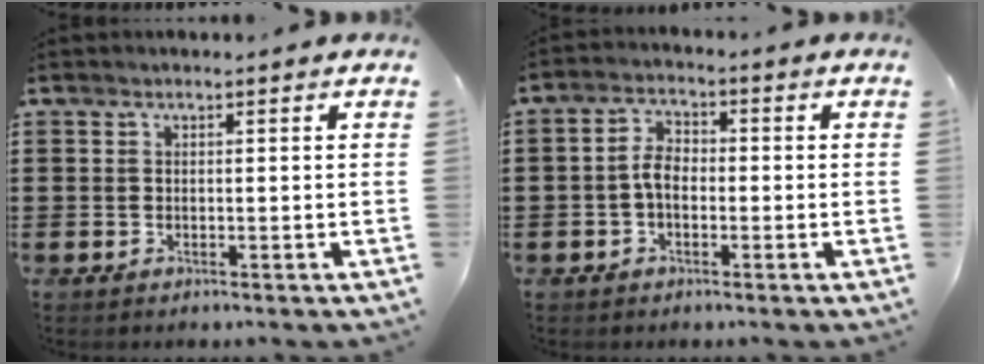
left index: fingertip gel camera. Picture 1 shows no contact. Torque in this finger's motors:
{"motor_torque": [0.31, 0.11, 0.25, 0.06]}